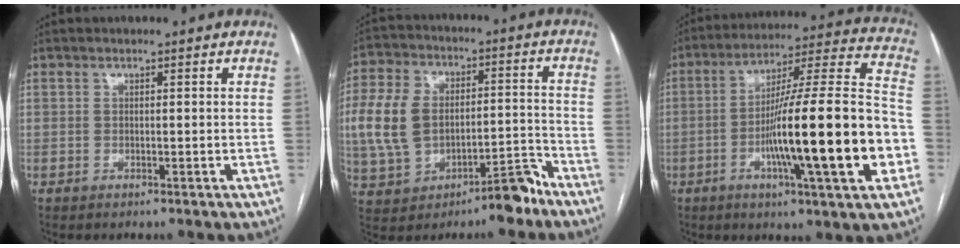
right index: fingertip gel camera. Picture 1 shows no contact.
{"total": 12.8, "force": [-4.4, 7.2, 9.6], "torque": [-0.173, 0.044, -0.062]}
{"total": 23.7, "force": [-6.2, 1.0, 22.8], "torque": [-0.320, 0.004, -0.100]}